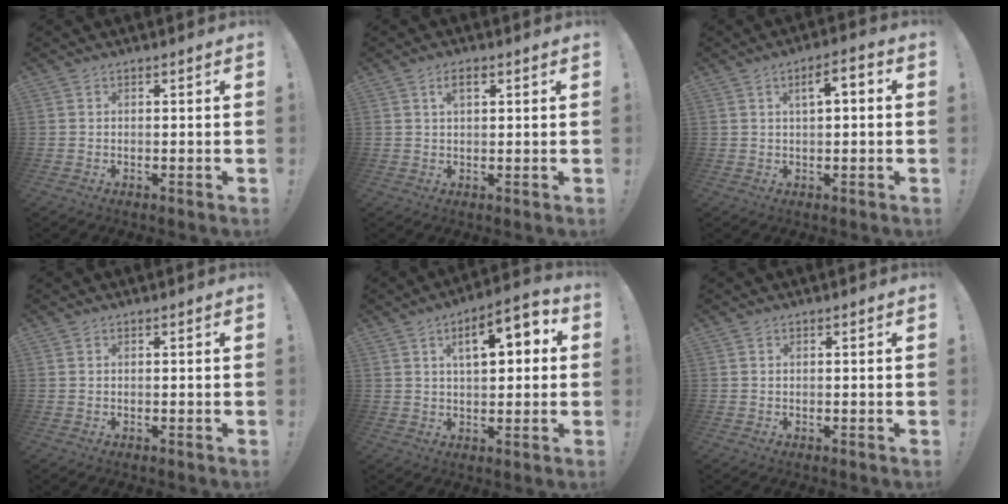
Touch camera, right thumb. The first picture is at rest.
{"total": 3.3, "force": [1.4, 1.6, 2.5], "torque": [-0.044, 0.003, 0.021]}
{"total": 5.2, "force": [0.7, 2.0, 4.7], "torque": [-0.064, 0.002, 0.005]}
{"total": 0.0}
{"total": 10.8, "force": [3.2, 4.9, 9.1], "torque": [-0.131, -0.004, 0.050]}
{"total": 0.0}